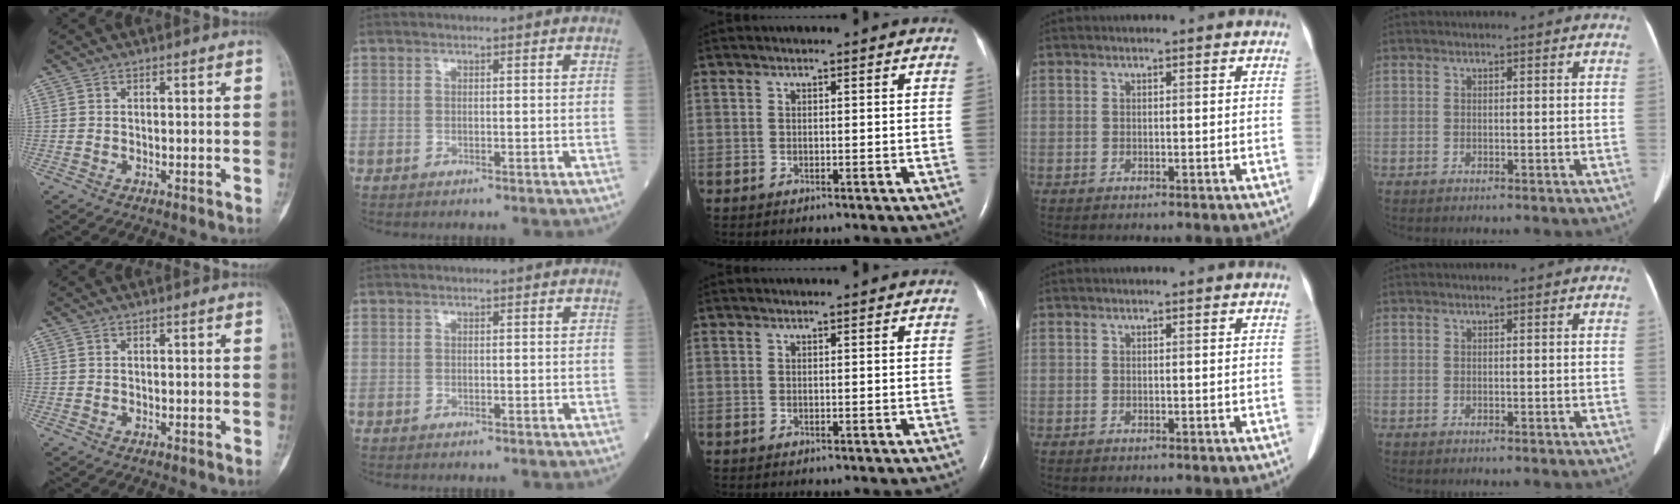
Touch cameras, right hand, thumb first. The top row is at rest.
{}